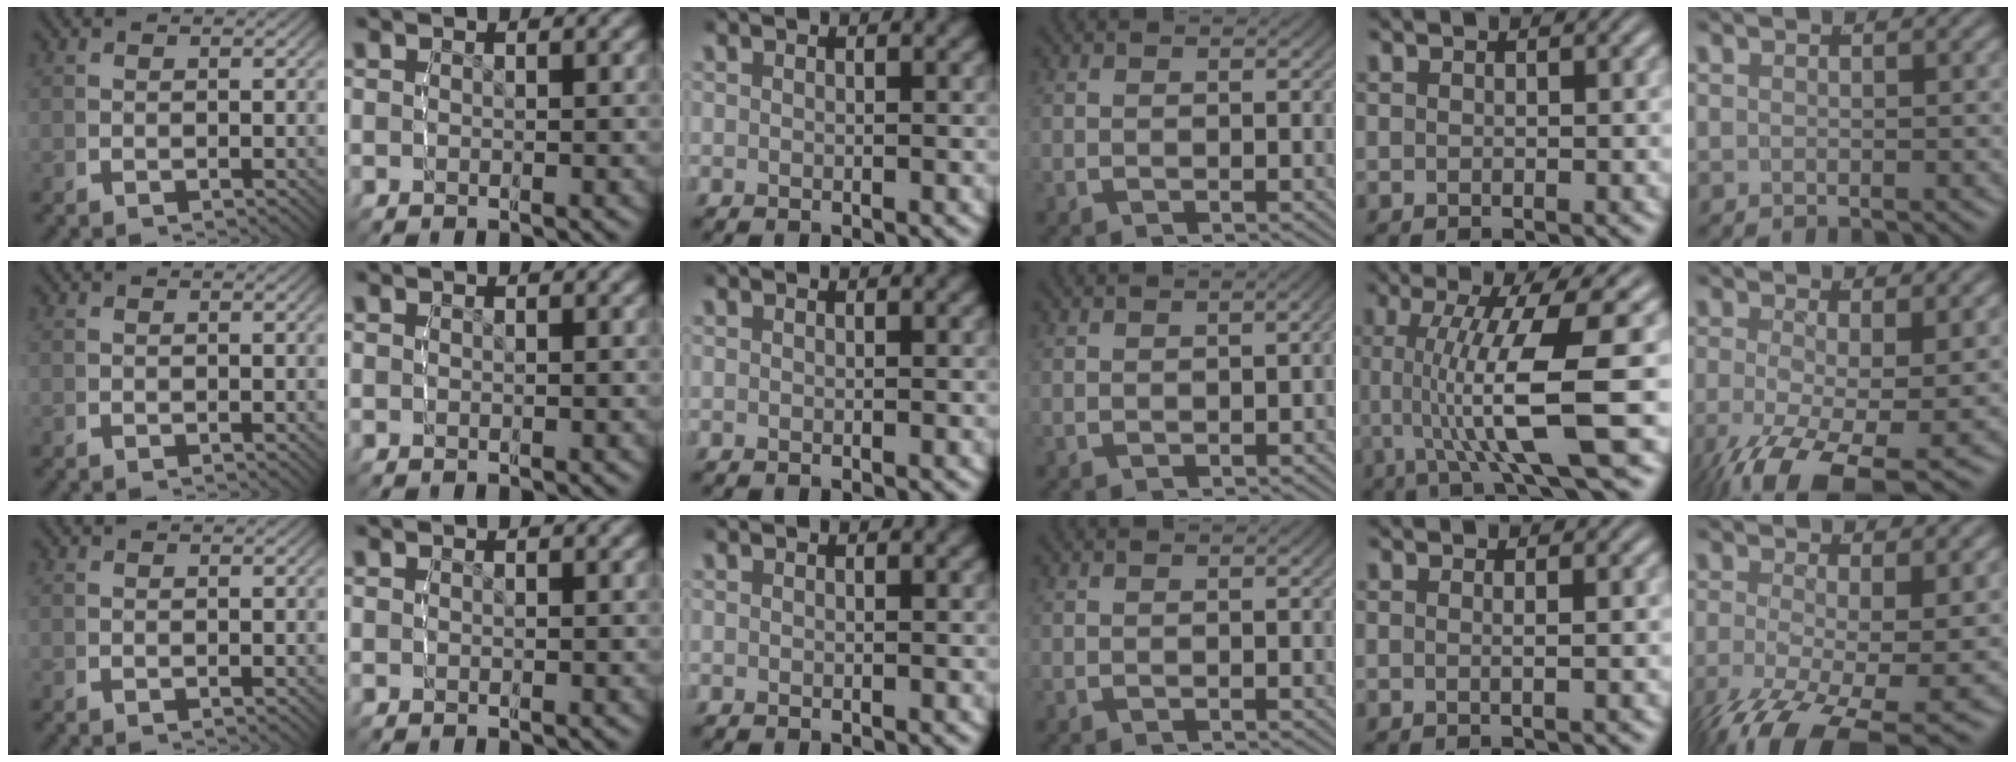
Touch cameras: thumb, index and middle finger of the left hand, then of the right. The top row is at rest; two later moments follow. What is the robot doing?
{"motion": "lift_and_place", "object": "condiment"}